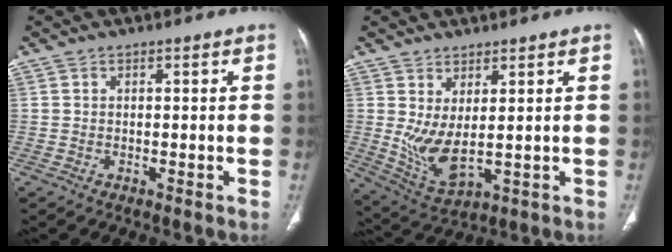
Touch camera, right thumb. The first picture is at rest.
{"total": 7.9, "force": [1.1, 3.2, 7.2], "torque": [-0.146, -0.024, 0.041]}